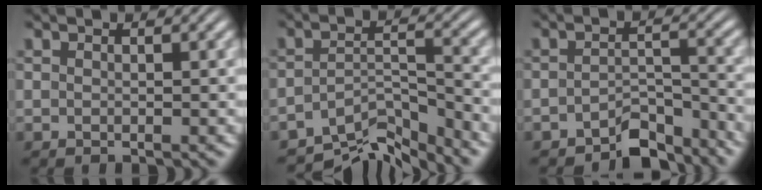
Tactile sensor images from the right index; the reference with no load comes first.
{"total": 8.1, "force": [-6.7, 2.9, 3.4], "torque": [-0.037, -0.024, -0.104]}
{"total": 5.0, "force": [-4.6, 1.3, 1.5], "torque": [-0.012, -0.009, -0.075]}